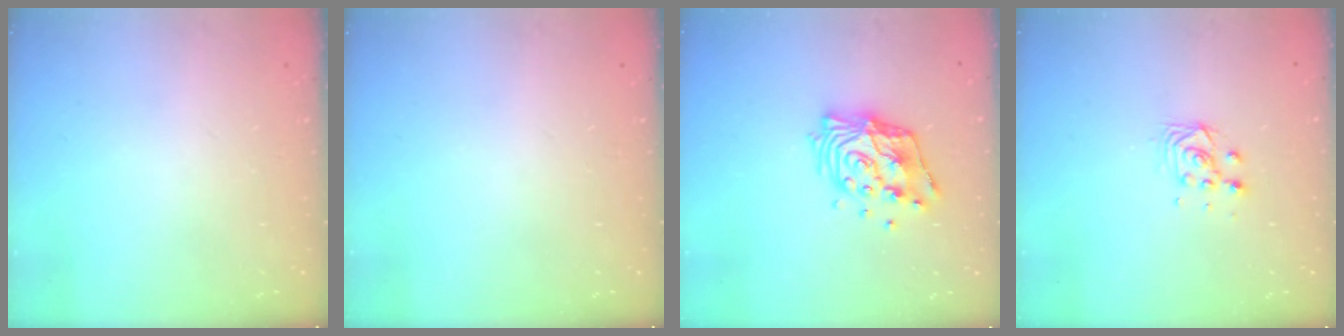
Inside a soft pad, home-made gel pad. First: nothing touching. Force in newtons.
{"total": 0.0}
{"total": 13.7, "press": 13.6, "slide": 1.5}
{"total": 5.0, "press": 5.0, "slide": 0.3}